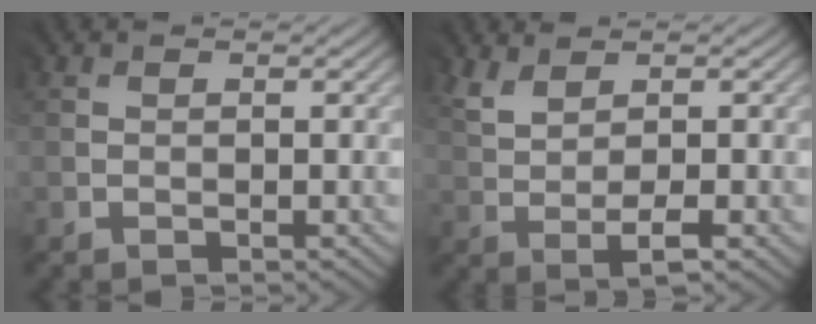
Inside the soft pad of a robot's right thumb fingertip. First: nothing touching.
{"total": 3.4, "force": [1.7, 0.8, 2.8], "torque": [-0.067, 0.001, 0.035]}